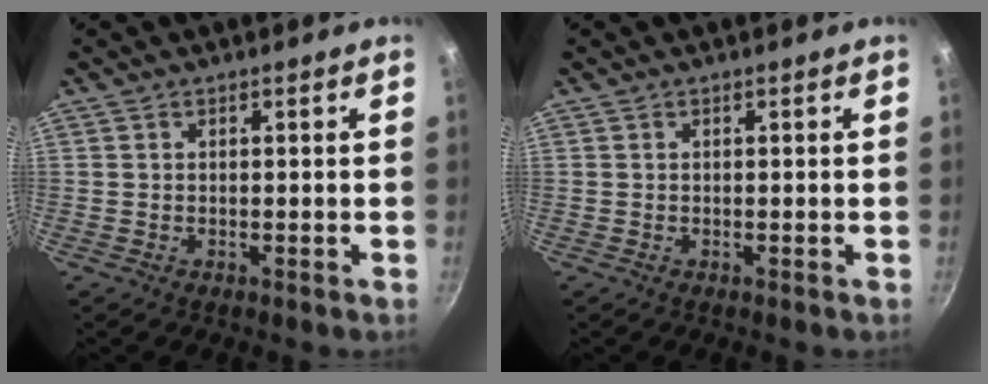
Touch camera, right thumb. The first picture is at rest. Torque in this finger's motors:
{"motor_torque": [-0.26, 0.06, -0.21, -0.10, -0.02]}